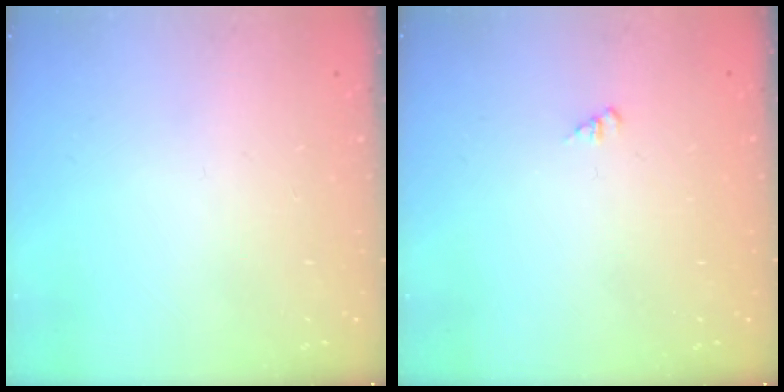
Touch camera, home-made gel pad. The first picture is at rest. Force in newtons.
{"total": 1.3, "press": 1.3, "slide": 0.3}